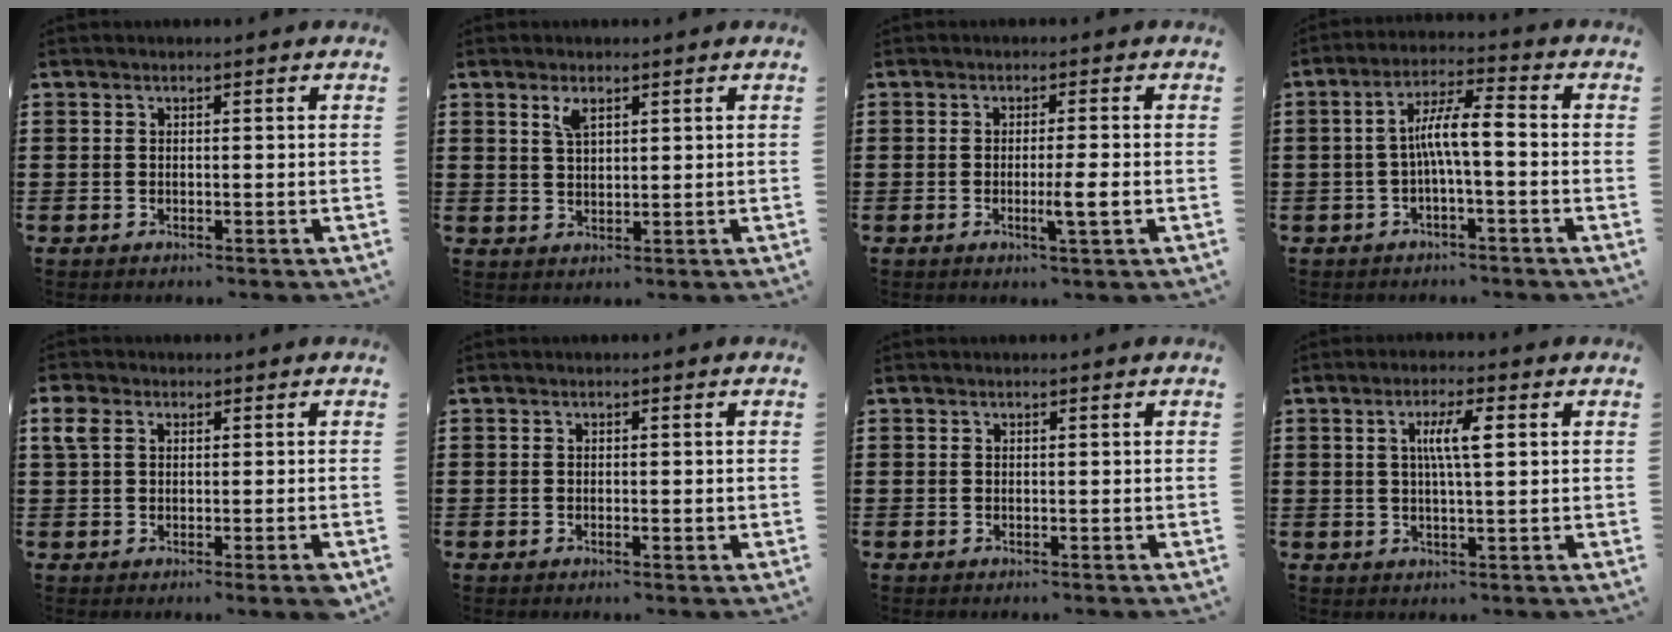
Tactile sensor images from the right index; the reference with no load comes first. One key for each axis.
{"total": 2.6, "fx": 1.6, "fy": 1.0, "fz": 1.8, "tx": -0.040, "ty": 0.004, "tz": 0.027}
{"total": 3.4, "fx": -0.9, "fy": -0.3, "fz": 3.3, "tx": -0.054, "ty": -0.010, "tz": -0.017}
{"total": 6.8, "fx": -0.9, "fy": 1.0, "fz": 6.6, "tx": -0.129, "ty": 0.007, "tz": -0.023}
{"total": 3.2, "fx": 0.7, "fy": 1.5, "fz": 2.7, "tx": -0.062, "ty": 0.004, "tz": 0.010}
{"total": 0.5, "fx": -0.2, "fy": 0.2, "fz": 0.5, "tx": -0.010, "ty": -0.002, "tz": -0.002}
{"total": 0.0}
{"total": 5.2, "fx": 1.0, "fy": 1.0, "fz": 5.0, "tx": -0.098, "ty": 0.007, "tz": 0.014}